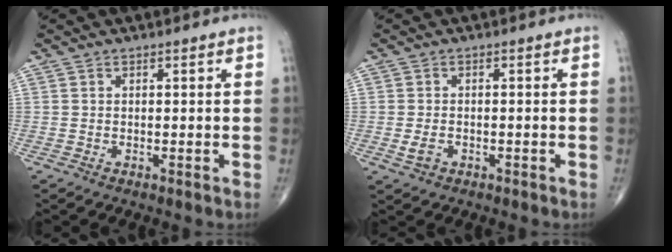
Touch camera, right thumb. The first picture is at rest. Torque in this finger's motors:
{"motor_torque": [-0.24, -0.19, 0.06, 0.33, 0.02]}